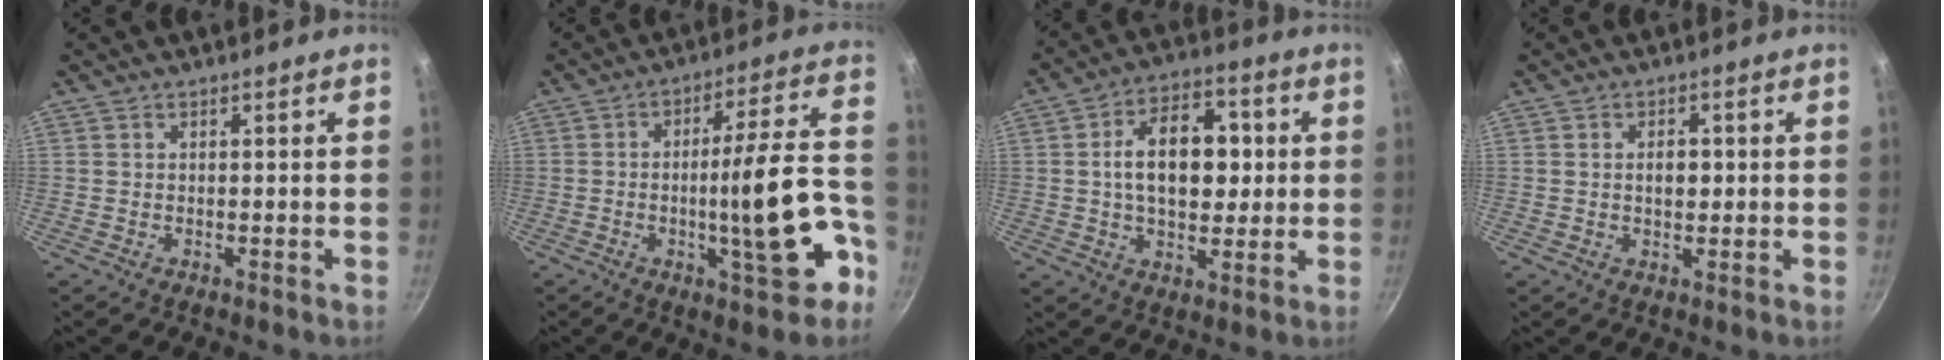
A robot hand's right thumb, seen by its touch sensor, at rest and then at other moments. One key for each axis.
{"total": 16.8, "fx": -5.8, "fy": 4.2, "fz": 15.2, "tx": -0.194, "ty": 0.044, "tz": -0.082}
{"total": 14.4, "fx": 1.4, "fy": 9.1, "fz": 11.0, "tx": -0.137, "ty": 0.014, "tz": 0.013}
{"total": 2.9, "fx": 0.1, "fy": 1.9, "fz": 2.2, "tx": -0.020, "ty": 0.004, "tz": 0.001}